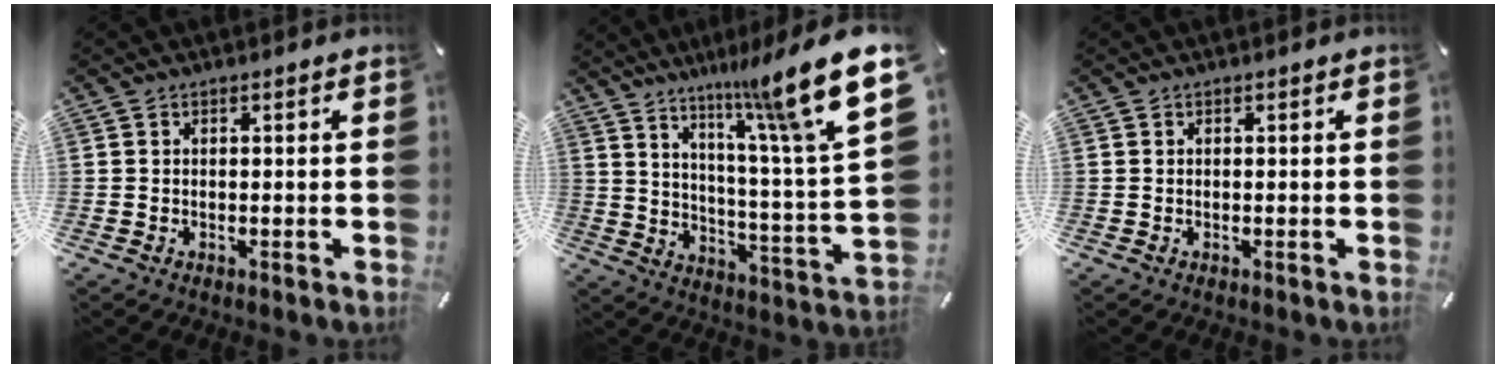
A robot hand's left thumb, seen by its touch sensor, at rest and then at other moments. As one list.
[{"total": 17.5, "force": [12.5, 1.8, 12.1], "torque": [-0.192, -0.086, 0.194]}, {"total": 0.0}]